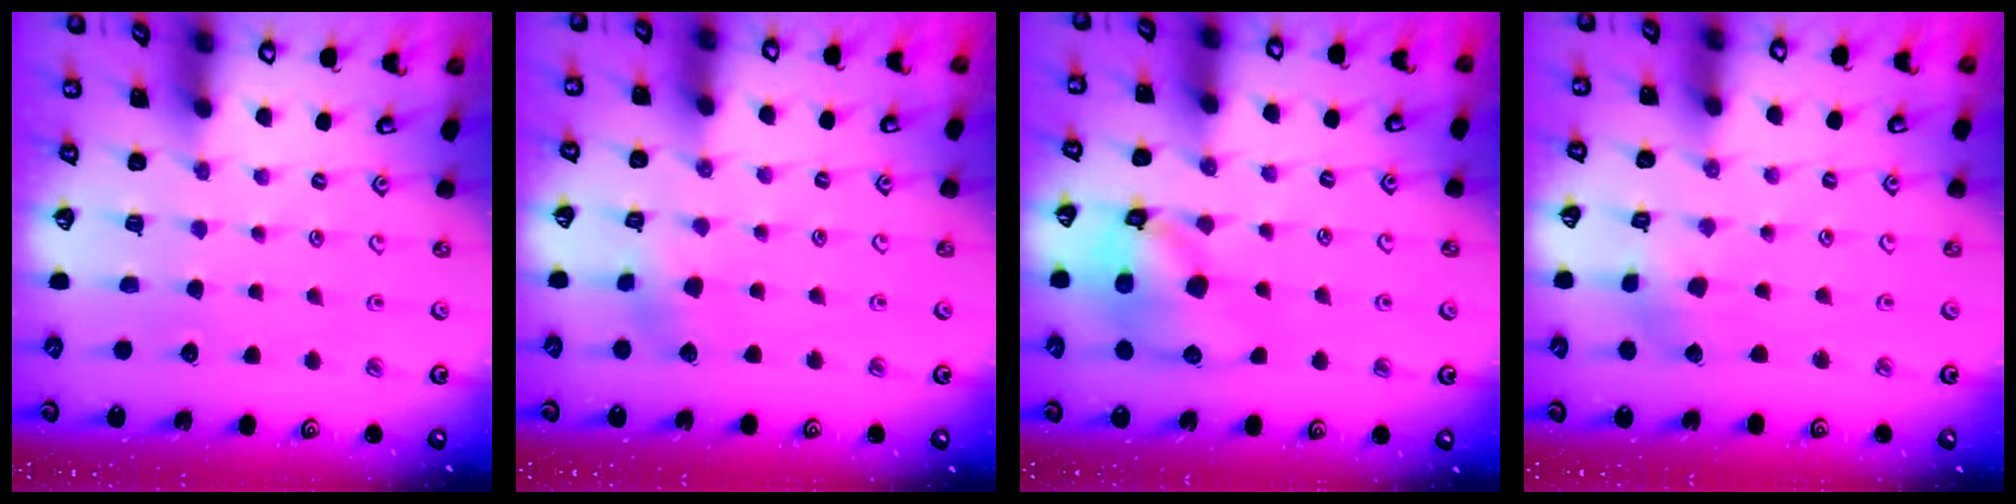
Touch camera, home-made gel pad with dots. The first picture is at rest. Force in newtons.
{"total": 4.7, "press": 4.6, "slide": 0.4}
{"total": 14.6, "press": 14.4, "slide": 2.2}
{"total": 2.3, "press": 2.3, "slide": 0.3}